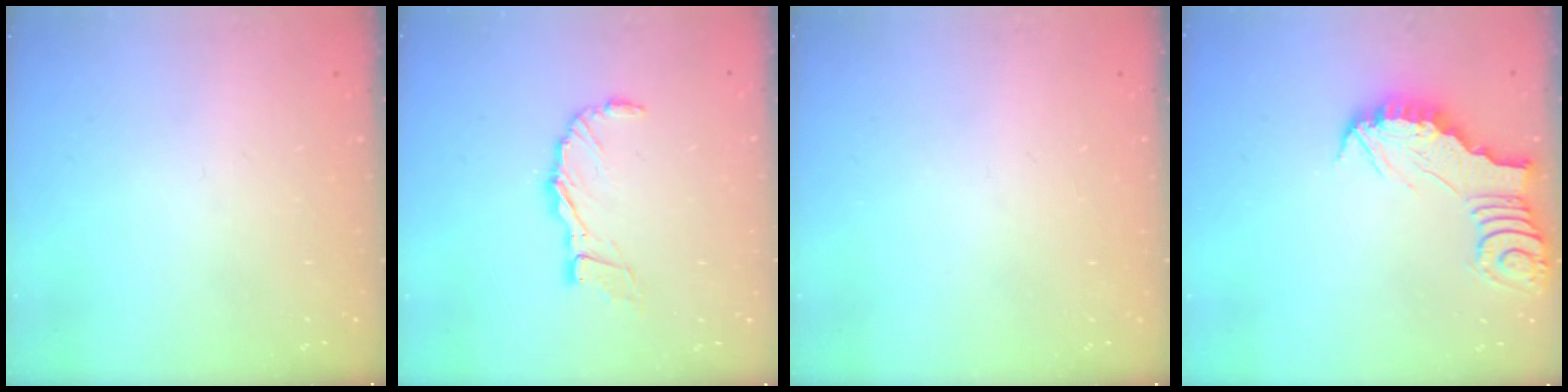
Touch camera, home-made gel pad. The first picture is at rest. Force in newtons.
{"total": 9.3, "press": 9.3, "slide": 0.8}
{"total": 0.0}
{"total": 2.9, "press": 2.9, "slide": 0.3}